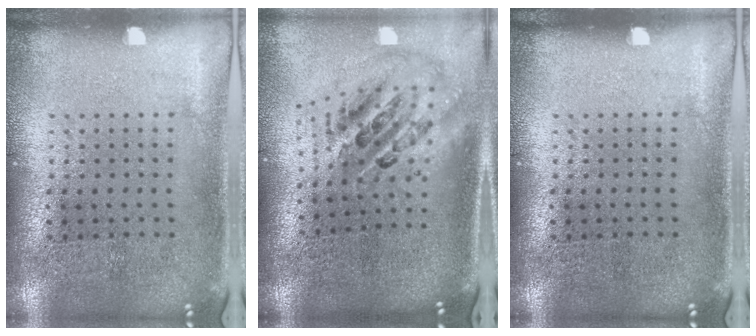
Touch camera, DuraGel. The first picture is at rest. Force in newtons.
{"total": 2.5, "press": 1.7, "slide": 1.8}
{"total": 0.0}